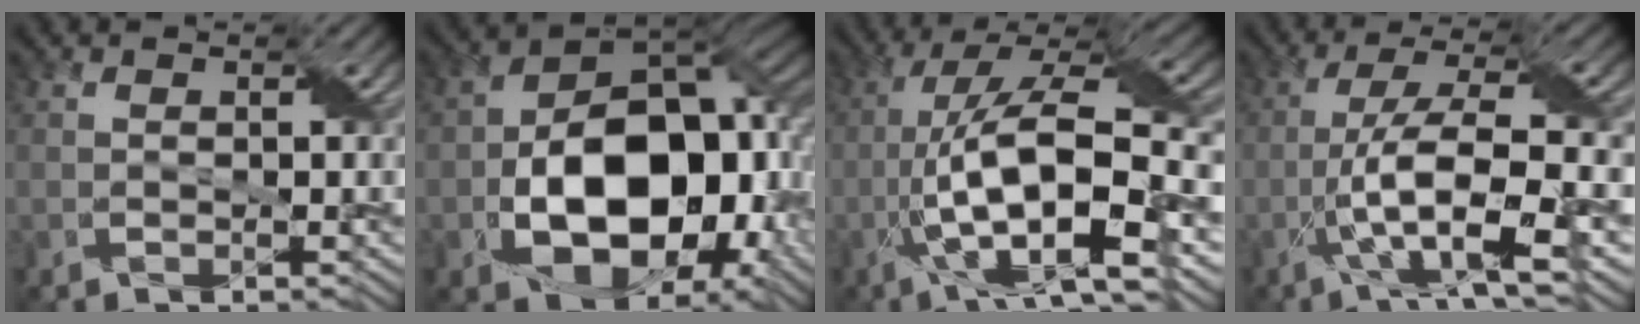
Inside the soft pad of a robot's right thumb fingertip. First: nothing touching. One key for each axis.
{"total": 16.8, "fx": -3.6, "fy": 10.6, "fz": 12.6, "tx": -0.195, "ty": -0.016, "tz": -0.066}
{"total": 15.1, "fx": -2.8, "fy": 4.7, "fz": 14.0, "tx": -0.278, "ty": 0.007, "tz": -0.057}
{"total": 10.8, "fx": -2.8, "fy": 2.6, "fz": 10.1, "tx": -0.186, "ty": 0.006, "tz": -0.047}